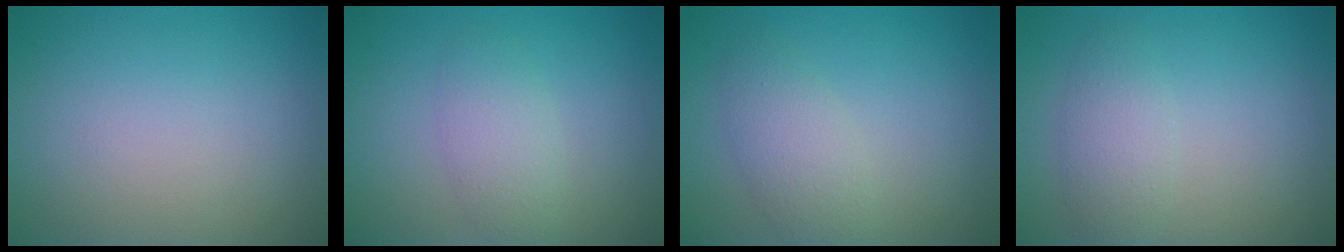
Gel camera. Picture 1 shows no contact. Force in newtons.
{"total": 2.7, "press": 2.7, "slide": 0.1}
{"total": 2.9, "press": 2.9, "slide": 0.1}
{"total": 2.4, "press": 2.4, "slide": 0.1}